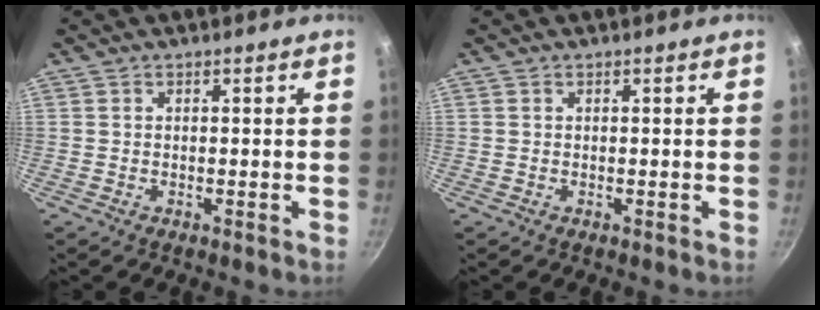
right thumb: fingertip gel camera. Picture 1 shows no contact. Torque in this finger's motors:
{"motor_torque": [-0.22, 0.29, -0.52, 0.02, 0.00]}